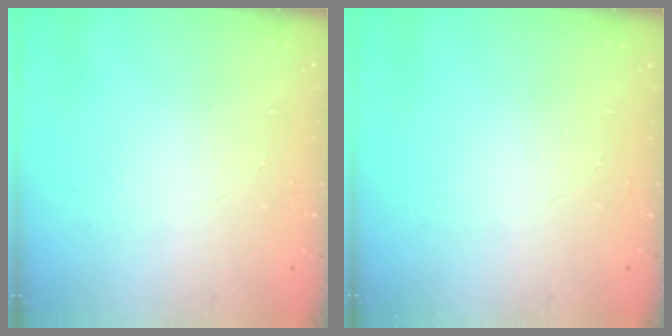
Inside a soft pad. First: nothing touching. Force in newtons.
{"total": 0.0}